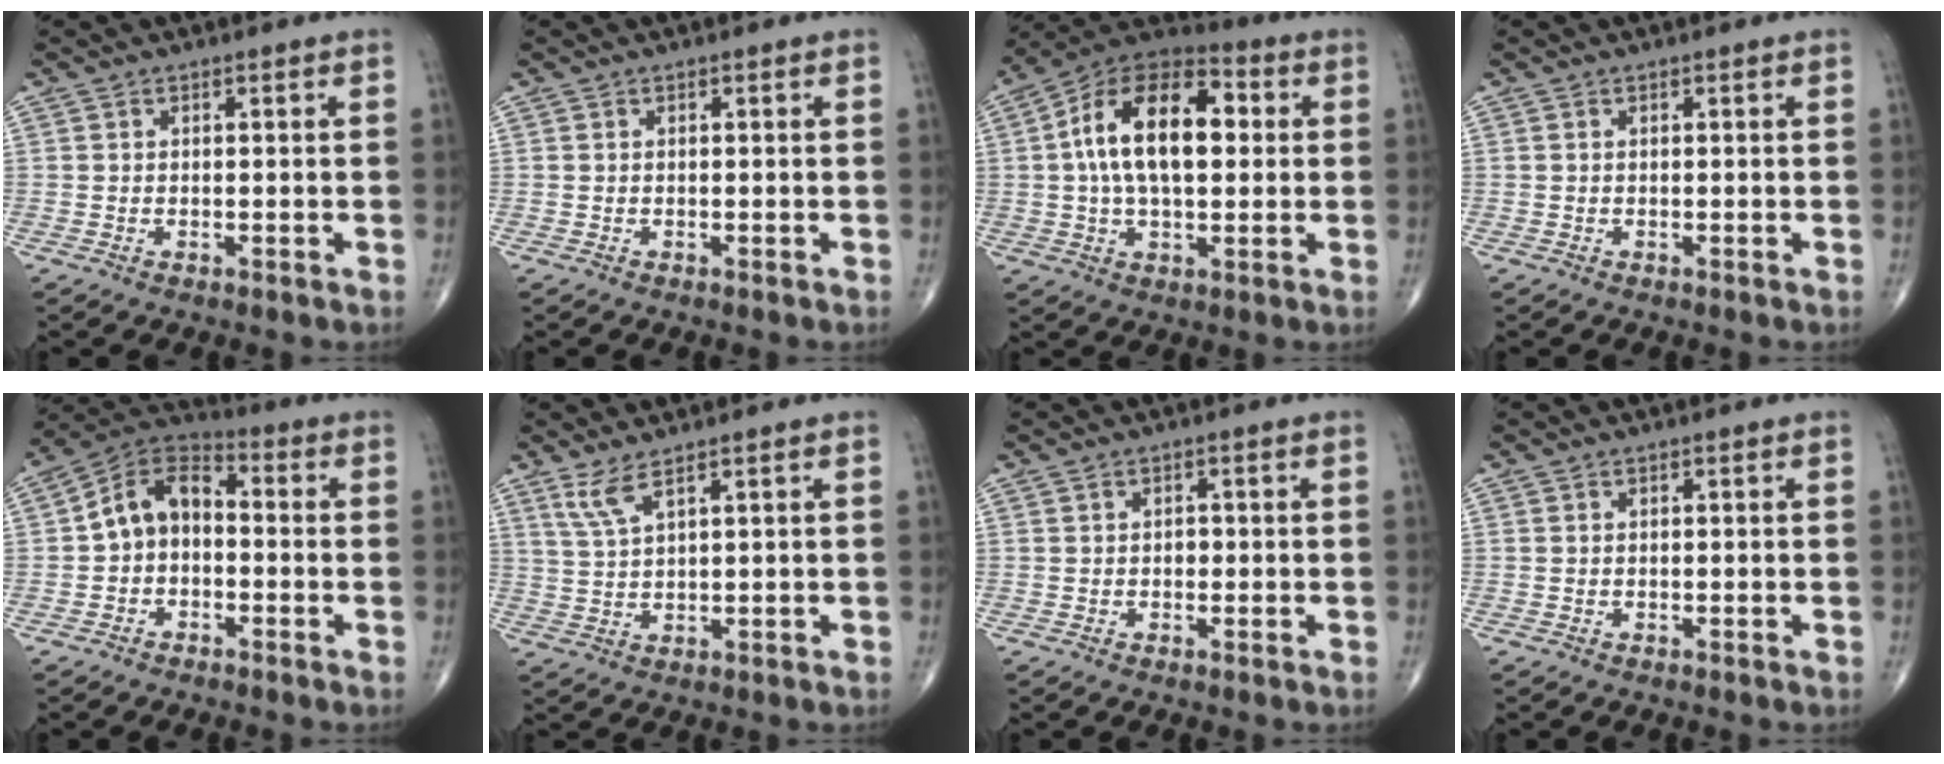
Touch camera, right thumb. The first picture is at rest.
{"total": 0.0}
{"total": 18.3, "force": [2.3, 9.9, 15.2], "torque": [-0.244, 0.028, 0.028]}
{"total": 0.0}
{"total": 9.5, "force": [-0.6, 6.8, 6.7], "torque": [-0.098, 0.039, -0.032]}
{"total": 4.0, "force": [2.8, 0.6, 2.8], "torque": [-0.069, -0.016, 0.065]}
{"total": 1.1, "force": [-0.1, 0.8, 0.7], "torque": [-0.006, 0.002, -0.003]}
{"total": 0.0}